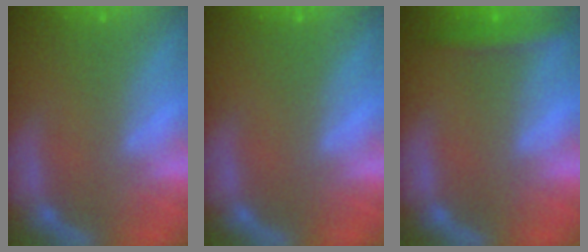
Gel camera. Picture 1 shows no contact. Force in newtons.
{"total": 0.0}
{"total": 2.4}